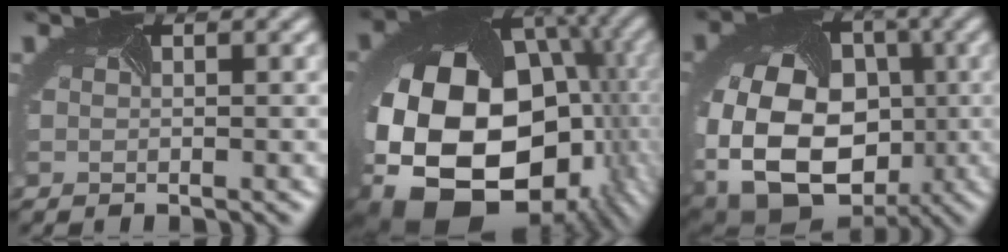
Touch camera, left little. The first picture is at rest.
{"total": 21.5, "force": [-6.5, 15.1, 13.8], "torque": [-0.297, -0.056, -0.082]}
{"total": 18.2, "force": [-3.5, 14.0, 11.2], "torque": [-0.220, -0.038, -0.053]}